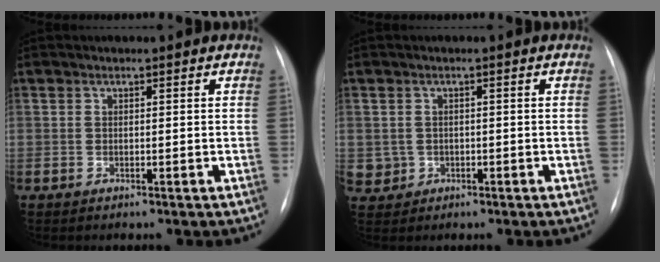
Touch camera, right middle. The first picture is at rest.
{"total": 2.8, "force": [-0.4, 2.7, 0.3], "torque": [0.001, 0.006, 0.002]}